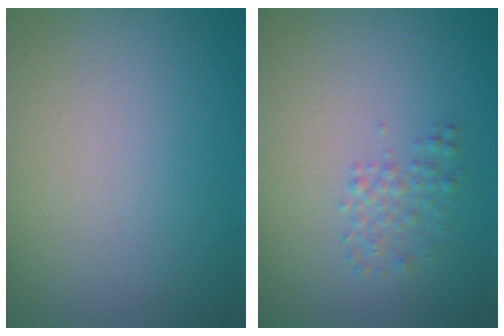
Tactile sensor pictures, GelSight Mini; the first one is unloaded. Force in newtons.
{"total": 1.5, "press": 1.5, "slide": 0.1}